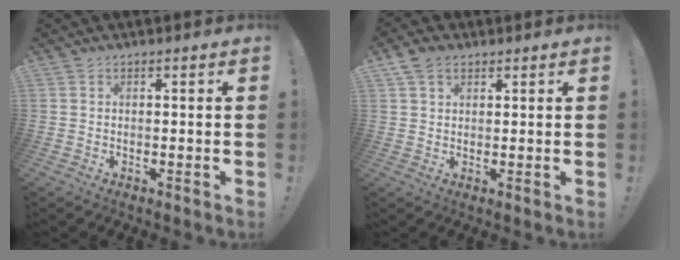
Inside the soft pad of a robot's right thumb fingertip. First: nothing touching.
{"total": 5.0, "force": [2.7, 3.5, 2.4], "torque": [-0.052, 0.002, 0.056]}